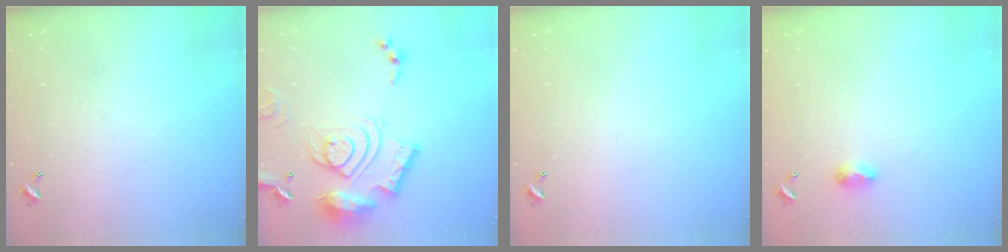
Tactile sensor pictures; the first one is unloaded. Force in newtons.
{"total": 20.1, "press": 20.0, "slide": 1.9}
{"total": 0.0}
{"total": 4.1, "press": 4.1, "slide": 0.5}